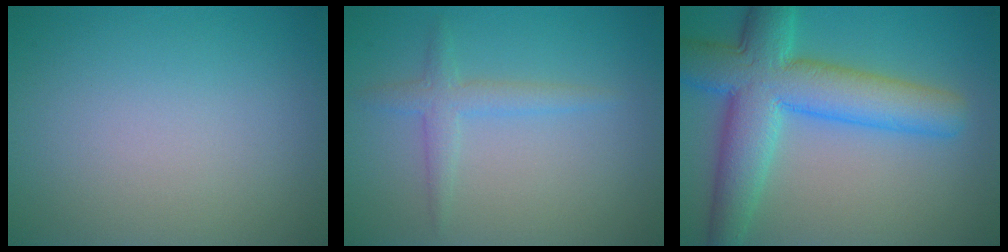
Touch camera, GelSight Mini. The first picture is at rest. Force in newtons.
{"total": 2.1, "press": 2.1, "slide": 0.1}
{"total": 9.3, "press": 9.3, "slide": 0.3}